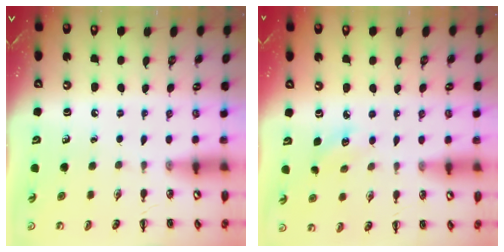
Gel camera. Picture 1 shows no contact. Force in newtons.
{"total": 3.4, "press": 3.3, "slide": 0.8}